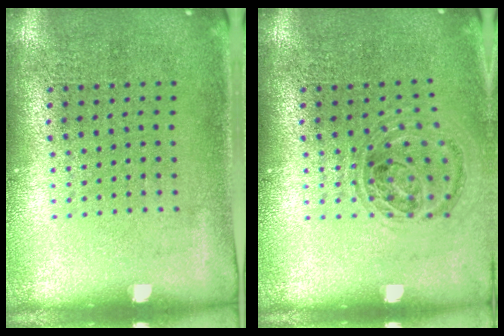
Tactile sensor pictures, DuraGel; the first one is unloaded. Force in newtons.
{"total": 1.0, "press": 1.0, "slide": 0.1}